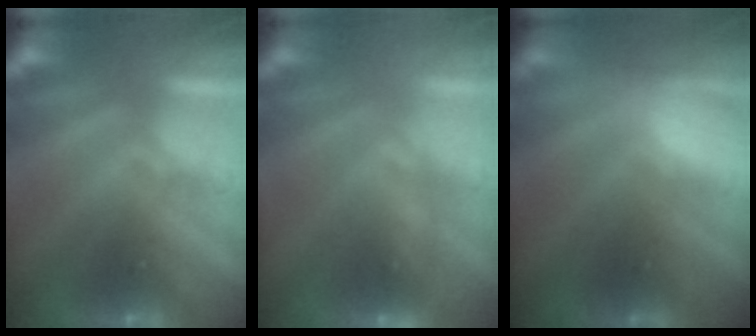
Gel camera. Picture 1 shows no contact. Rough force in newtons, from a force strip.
{"total": 3.9}
{"total": 2.8}